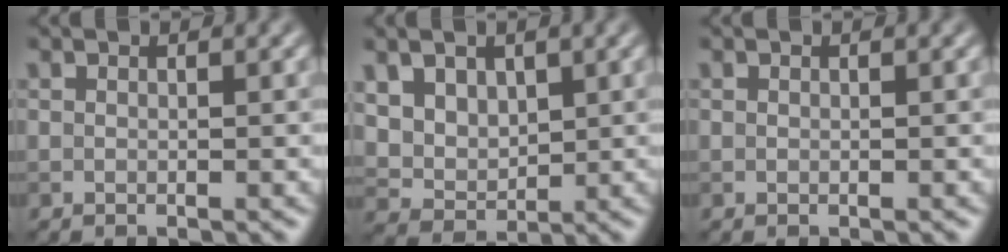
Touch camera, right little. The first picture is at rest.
{"total": 5.8, "force": [2.7, 4.2, 3.0], "torque": [-0.070, 0.011, 0.053]}
{"total": 0.0}